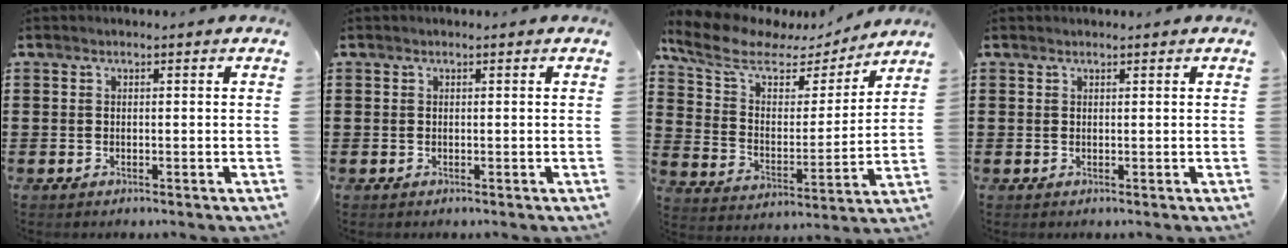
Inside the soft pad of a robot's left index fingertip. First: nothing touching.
{"total": 0.0}
{"total": 8.8, "force": [6.7, 3.7, 4.3], "torque": [-0.118, -0.030, 0.114]}
{"total": 0.0}